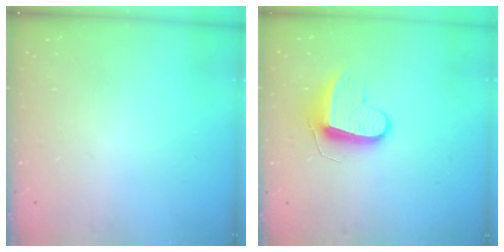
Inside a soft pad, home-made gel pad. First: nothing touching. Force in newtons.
{"total": 9.1, "press": 9.1, "slide": 0.3}